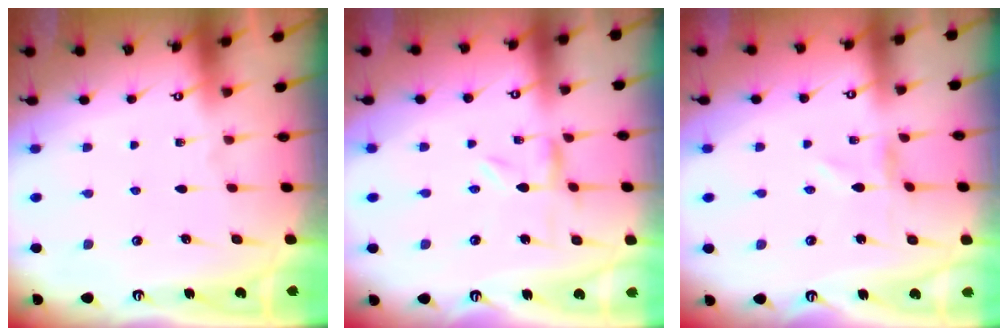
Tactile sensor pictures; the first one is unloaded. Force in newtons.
{"total": 1.5, "press": 1.5, "slide": 0.2}
{"total": 0.0}